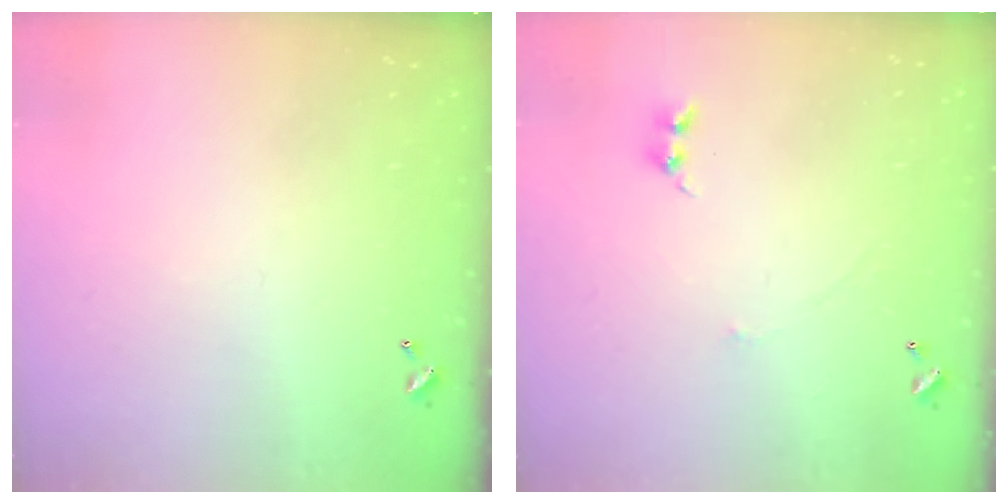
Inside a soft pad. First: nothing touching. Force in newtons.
{"total": 1.1, "press": 0.9, "slide": 0.6}